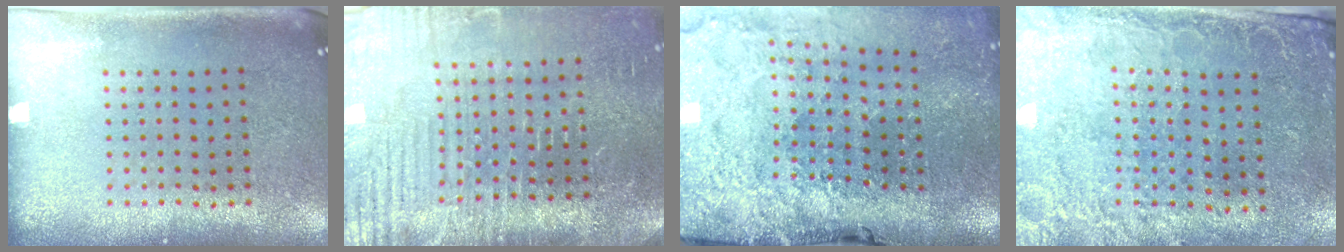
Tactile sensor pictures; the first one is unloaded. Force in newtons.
{"total": 4.1, "press": 3.8, "slide": 1.4}
{"total": 4.9, "press": 3.8, "slide": 3.1}
{"total": 2.6, "press": 2.3, "slide": 1.3}